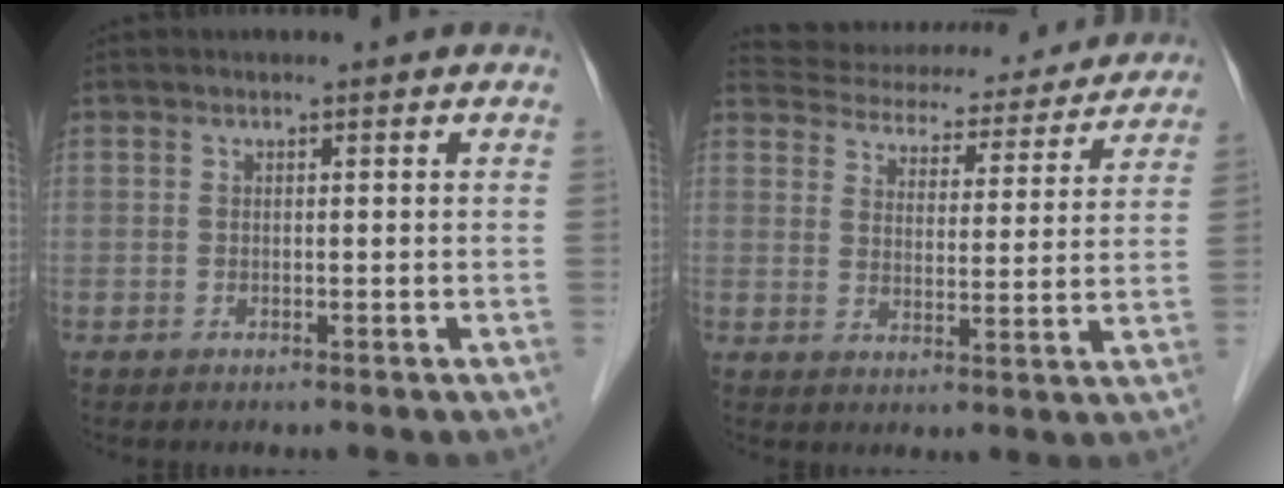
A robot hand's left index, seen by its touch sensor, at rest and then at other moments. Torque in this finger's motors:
{"motor_torque": [-0.12, -0.15, -0.13, -0.07]}